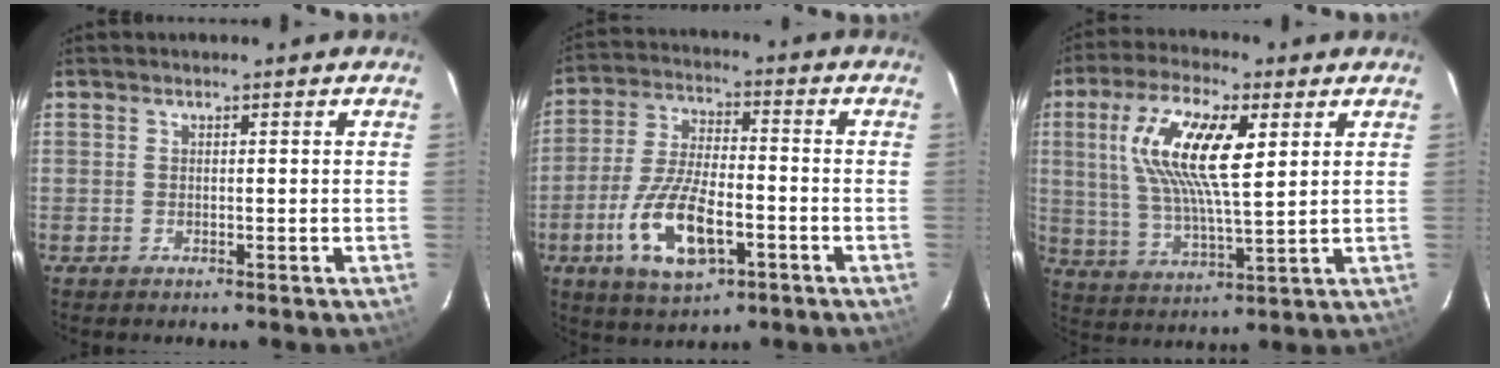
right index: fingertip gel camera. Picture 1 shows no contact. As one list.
[{"total": 13.6, "force": [-5.5, 5.5, 11.2], "torque": [-0.238, -0.010, -0.097]}, {"total": 14.5, "force": [4.5, 4.3, 13.1], "torque": [-0.253, 0.011, 0.084]}]